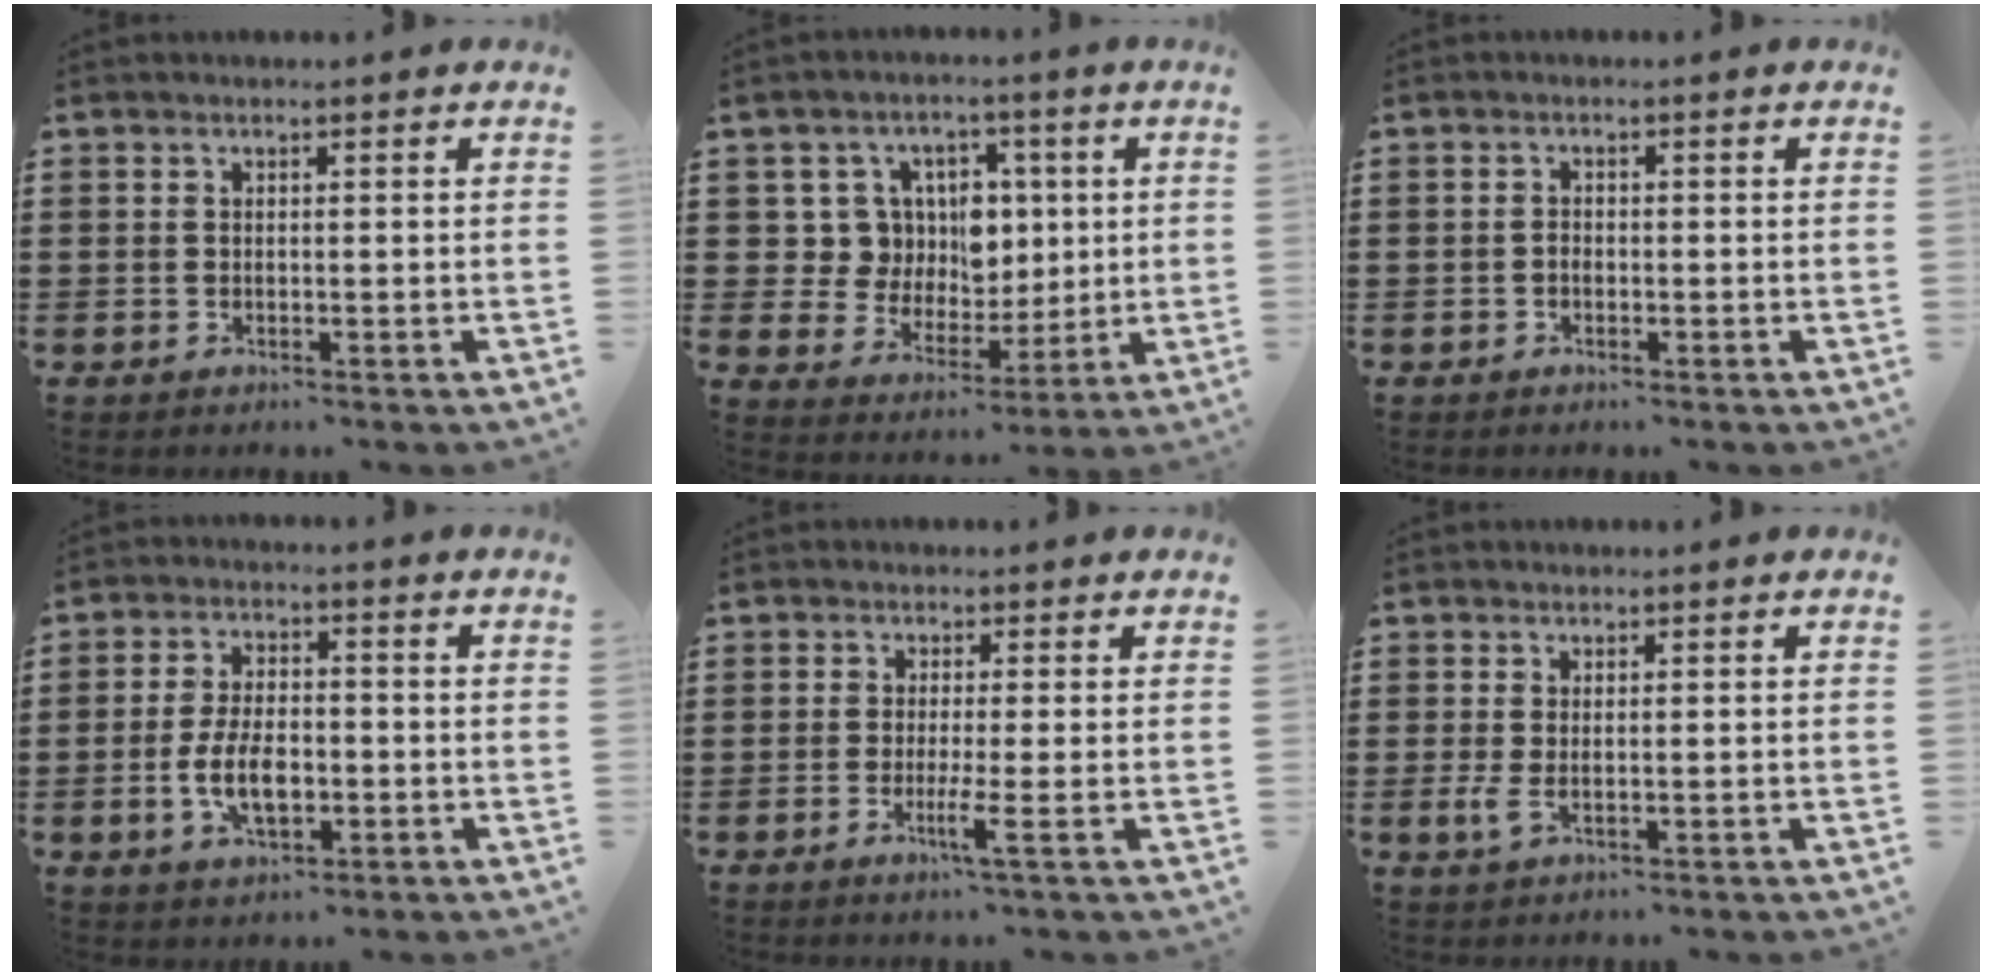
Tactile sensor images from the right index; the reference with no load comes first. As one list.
[{"total": 9.0, "force": [2.0, 8.1, 3.5], "torque": [-0.084, 0.008, 0.041]}, {"total": 0.9, "force": [-0.5, 0.6, 0.5], "torque": [-0.011, -0.001, -0.009]}, {"total": 7.0, "force": [-1.7, 3.4, 5.8], "torque": [-0.130, 0.001, -0.035]}, {"total": 3.4, "force": [-1.2, -0.3, 3.1], "torque": [-0.056, -0.011, -0.022]}, {"total": 1.9, "force": [-0.3, 0.6, 1.8], "torque": [-0.041, -0.005, -0.006]}]